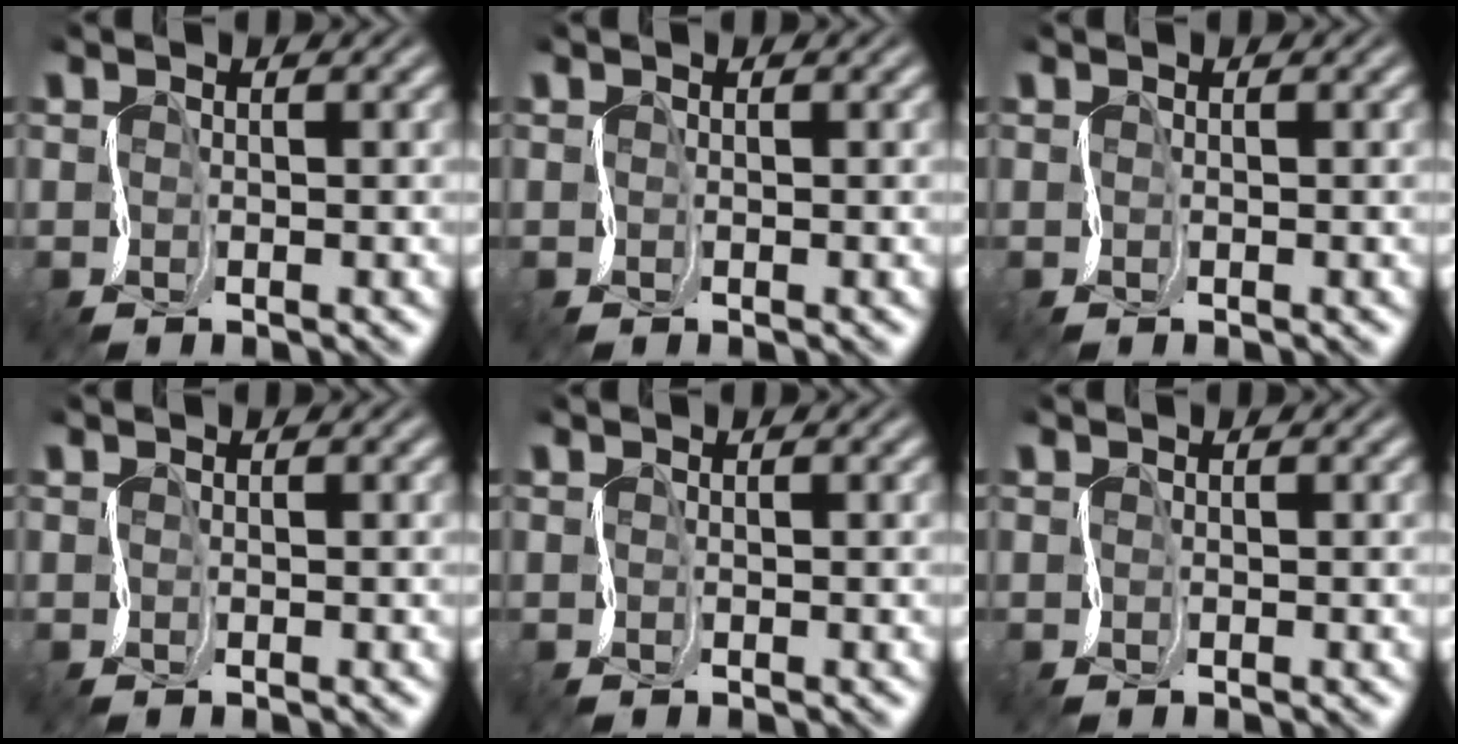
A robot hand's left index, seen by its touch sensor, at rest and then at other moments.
{"total": 0.0}
{"total": 0.0}
{"total": 0.0}
{"total": 0.0}
{"total": 0.0}